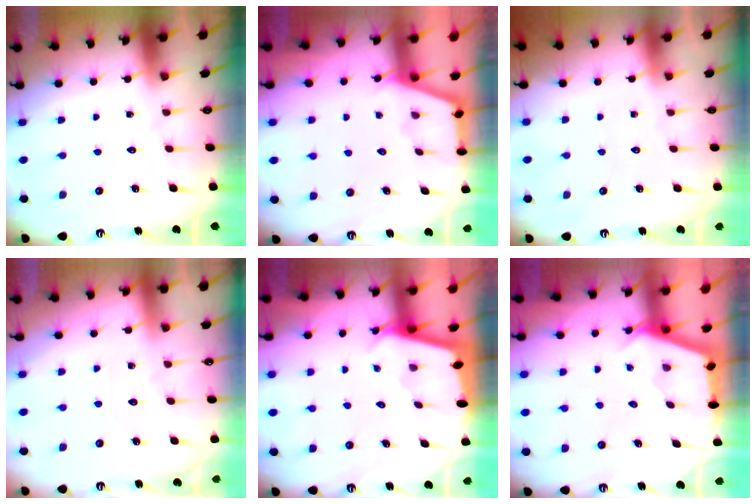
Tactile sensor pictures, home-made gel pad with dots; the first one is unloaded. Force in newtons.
{"total": 2.4, "press": 2.4, "slide": 0.4}
{"total": 0.0}
{"total": 2.3, "press": 2.3, "slide": 0.3}
{"total": 1.9, "press": 1.9, "slide": 0.1}
{"total": 2.6, "press": 2.6, "slide": 0.3}